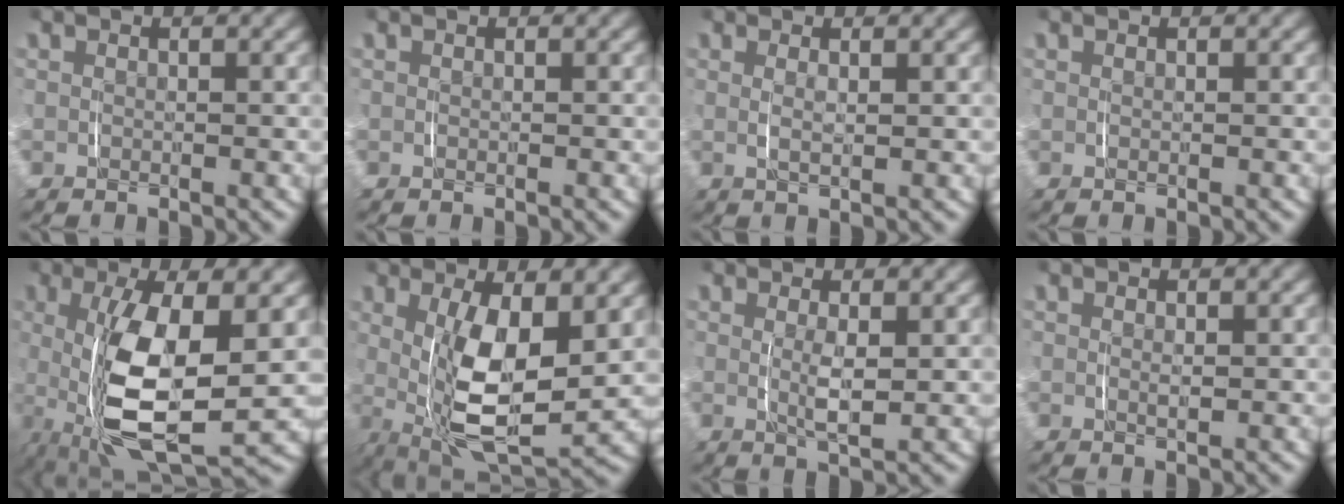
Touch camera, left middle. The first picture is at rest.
{"total": 0.0}
{"total": 1.5, "force": [0.6, 0.1, 1.4], "torque": [-0.027, -0.005, 0.015]}
{"total": 0.0}
{"total": 9.9, "force": [-0.4, 4.4, 8.9], "torque": [-0.198, -0.032, 0.012]}
{"total": 8.7, "force": [-0.2, 4.1, 7.7], "torque": [-0.156, -0.032, 0.013]}
{"total": 2.4, "force": [0.4, 0.4, 2.4], "torque": [-0.046, -0.009, 0.013]}
{"total": 0.7, "force": [0.3, 0.0, 0.6], "torque": [-0.012, -0.003, 0.008]}